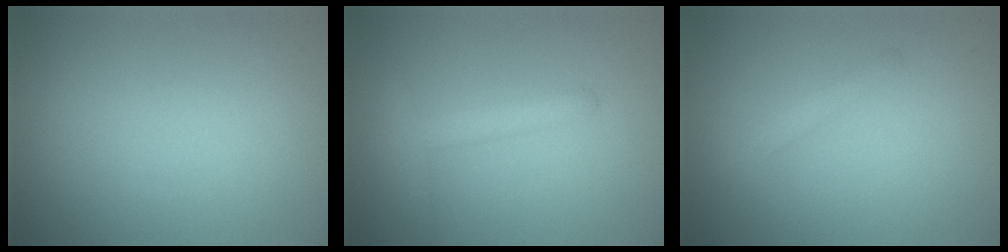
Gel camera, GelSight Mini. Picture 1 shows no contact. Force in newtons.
{"total": 2.1, "press": 2.1, "slide": 0.1}
{"total": 1.5, "press": 1.5, "slide": 0.1}